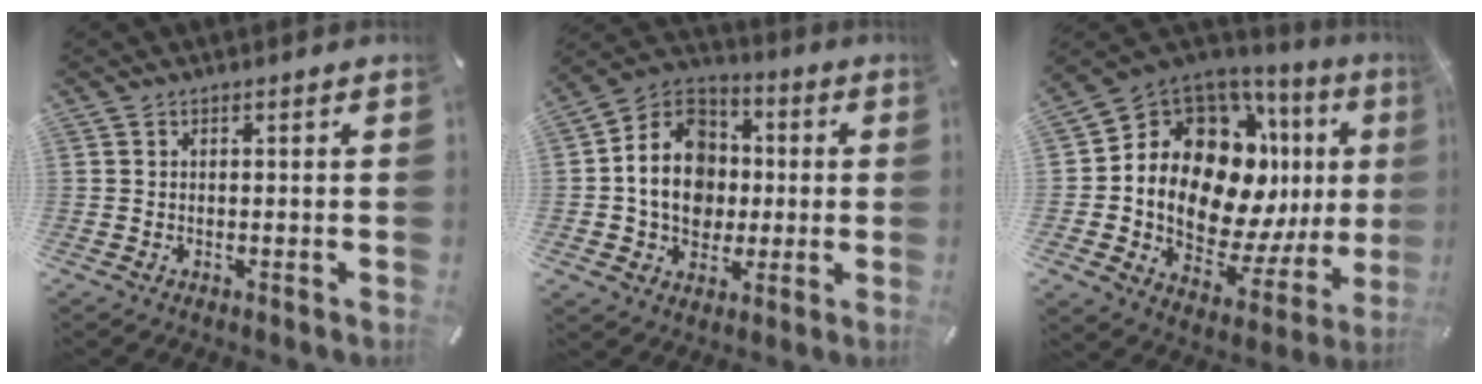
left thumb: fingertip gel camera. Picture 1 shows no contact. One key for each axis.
{"total": 13.5, "fx": -1.3, "fy": 11.9, "fz": 6.3, "tx": -0.137, "ty": 0.017, "tz": -0.025}
{"total": 17.3, "fx": 4.5, "fy": 11.5, "fz": 12.1, "tx": -0.217, "ty": -0.074, "tz": 0.080}